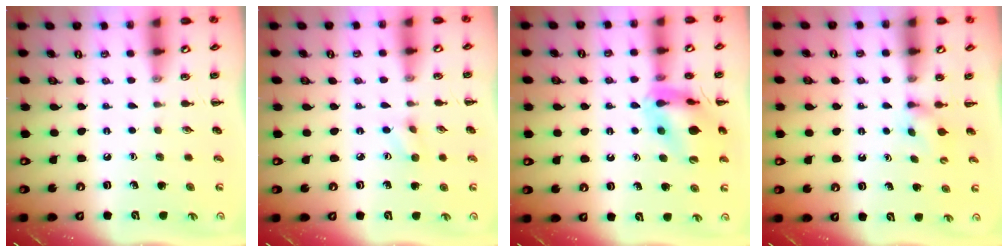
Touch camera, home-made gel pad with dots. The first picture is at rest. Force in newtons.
{"total": 3.2, "press": 3.1, "slide": 1.0}
{"total": 14.2, "press": 14.1, "slide": 2.0}
{"total": 2.9, "press": 2.7, "slide": 1.1}